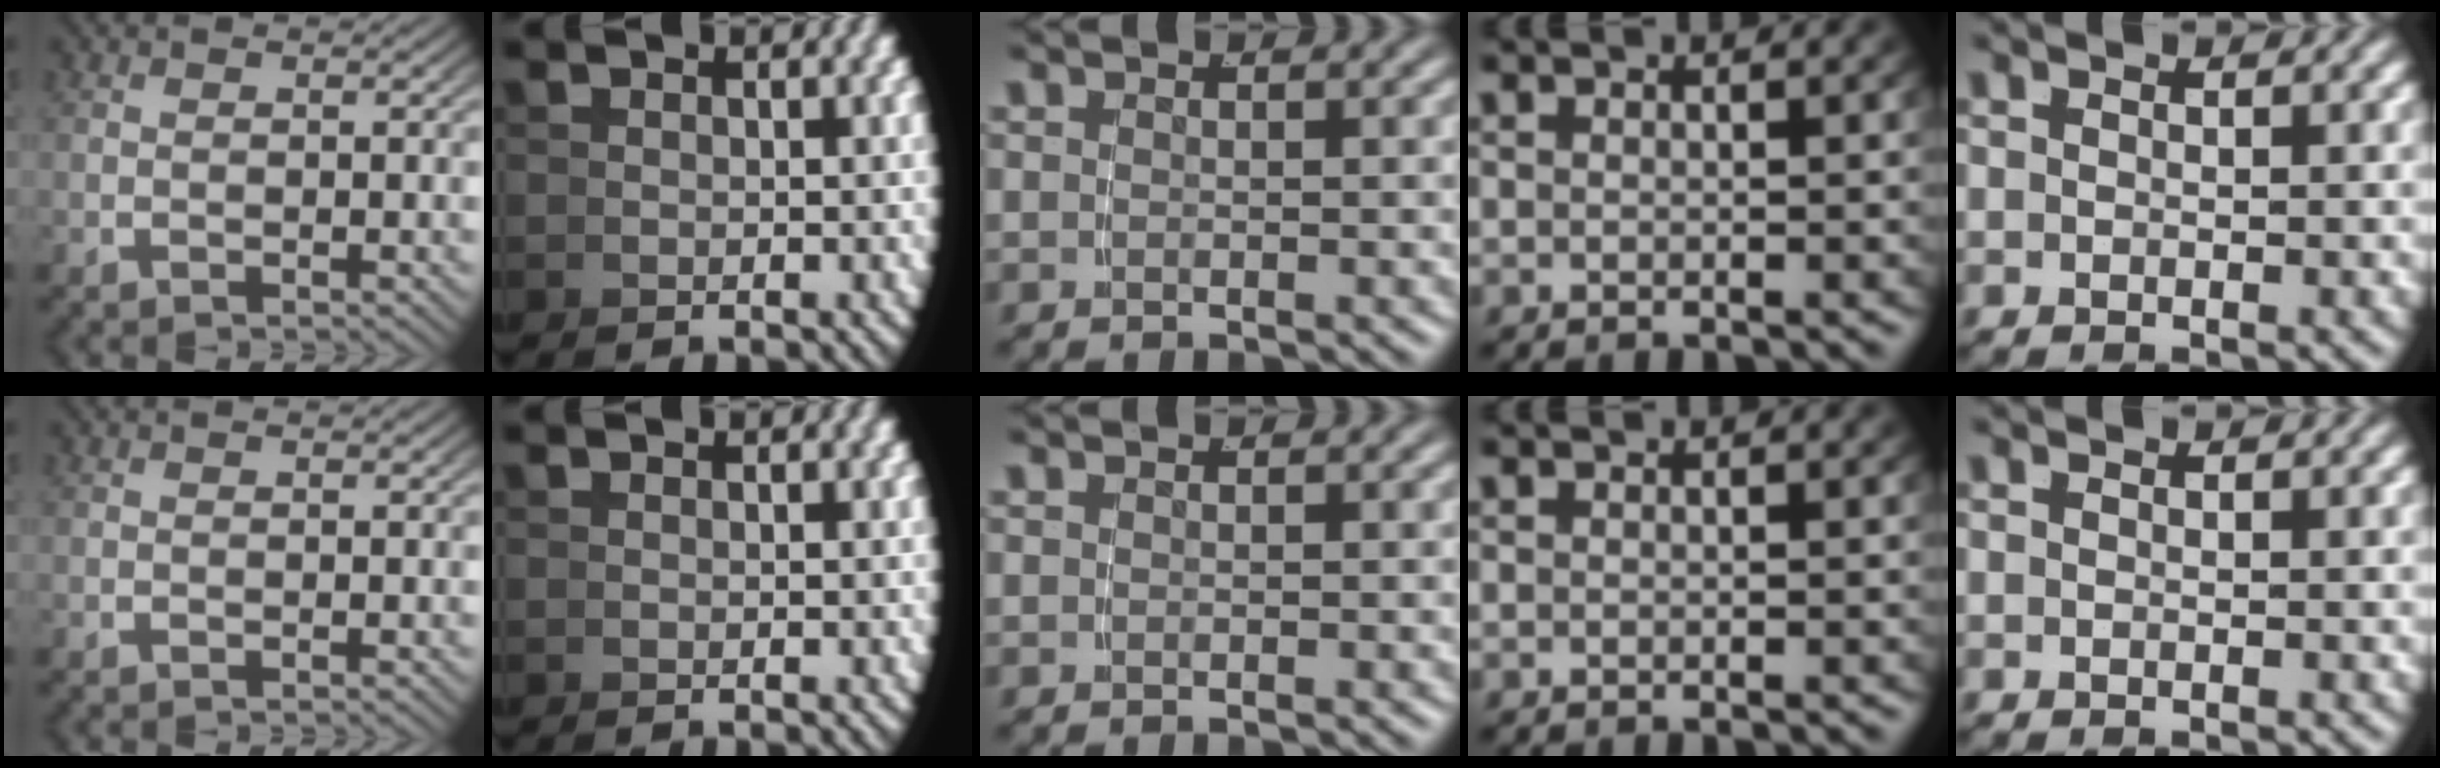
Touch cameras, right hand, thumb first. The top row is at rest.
{}